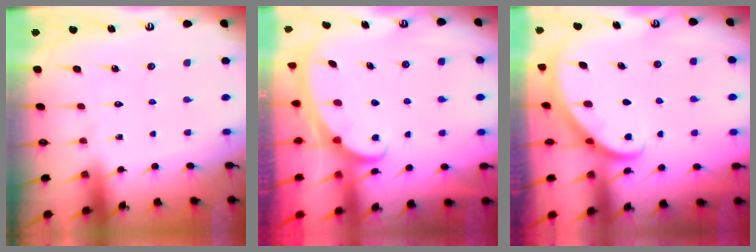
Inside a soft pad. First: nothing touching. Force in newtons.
{"total": 2.3, "press": 2.3, "slide": 0.3}
{"total": 2.7, "press": 2.7, "slide": 0.2}